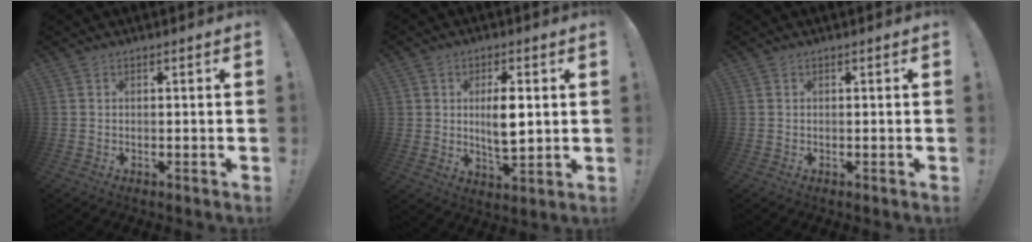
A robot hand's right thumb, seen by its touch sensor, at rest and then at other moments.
{"total": 10.5, "force": [1.5, 7.6, 7.1], "torque": [-0.118, 0.000, 0.032]}
{"total": 0.0}